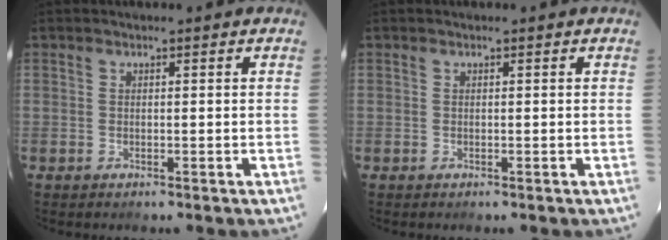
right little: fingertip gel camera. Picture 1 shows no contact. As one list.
[{"total": 0.0}]